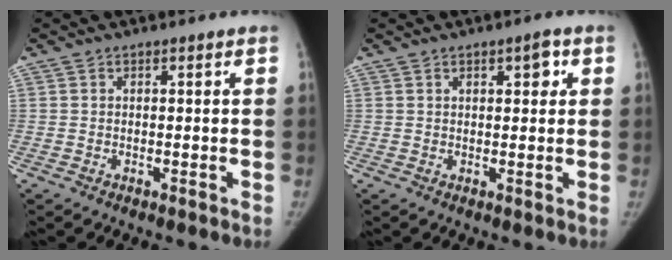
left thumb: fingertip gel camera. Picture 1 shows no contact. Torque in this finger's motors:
{"motor_torque": [-0.22, -0.09, -0.53, 0.10, -0.11]}